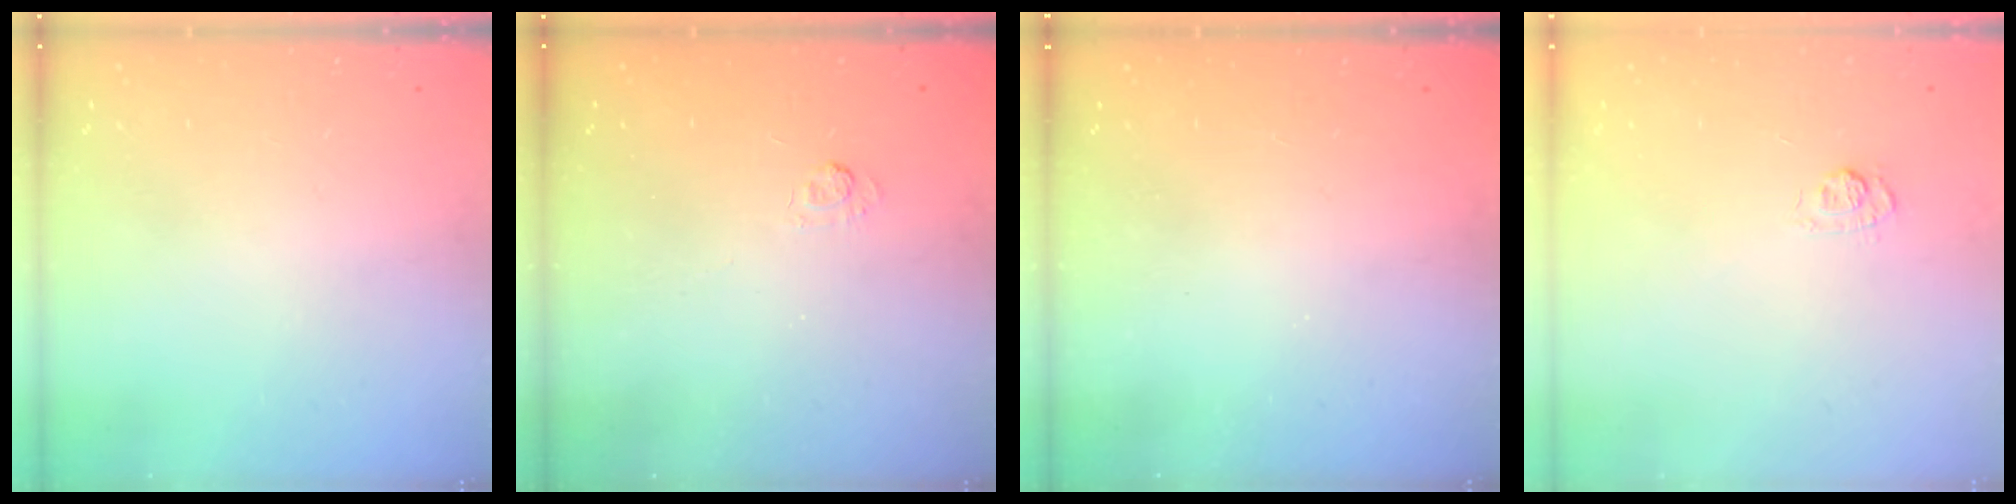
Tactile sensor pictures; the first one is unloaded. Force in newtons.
{"total": 2.1, "press": 1.5, "slide": 1.4}
{"total": 2.3, "press": 2.2, "slide": 0.8}
{"total": 4.6, "press": 4.4, "slide": 1.4}